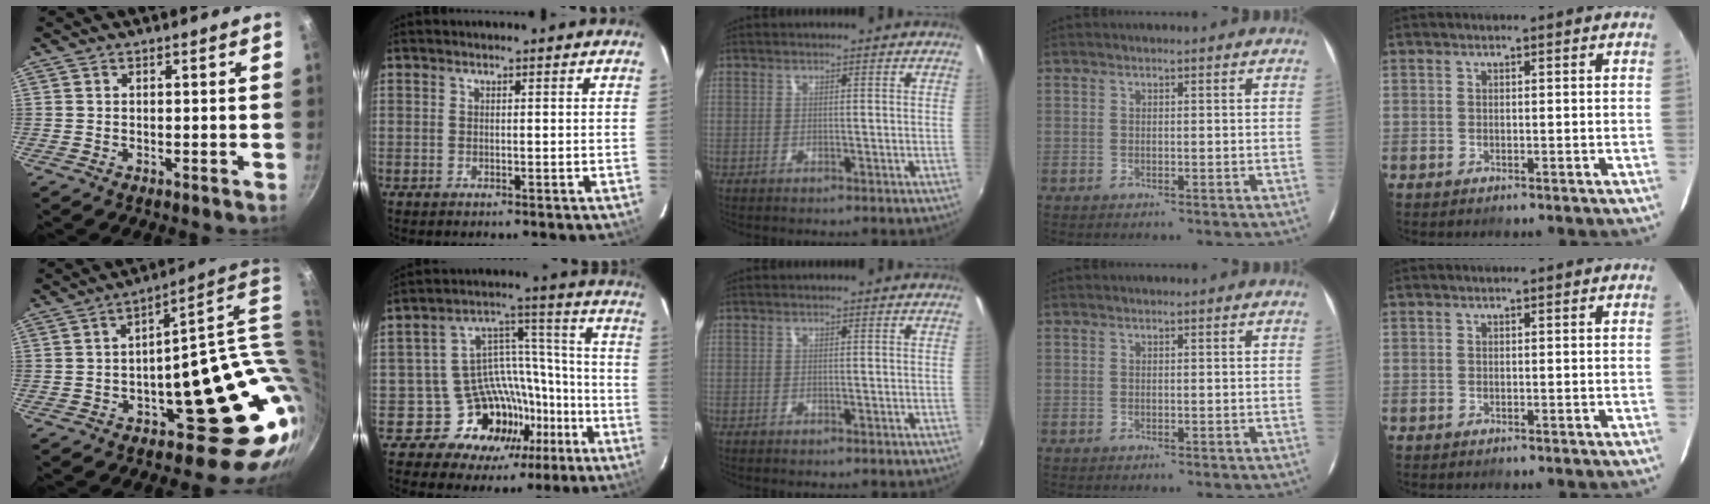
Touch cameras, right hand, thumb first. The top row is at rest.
{"thumb": {"total": 22.7, "force": [1.8, 11.8, 19.3], "torque": [-0.176, -0.004, 0.051]}, "index": {"total": 15.5, "force": [-9.3, 11.4, 5.0], "torque": [-0.083, 0.059, -0.126]}}